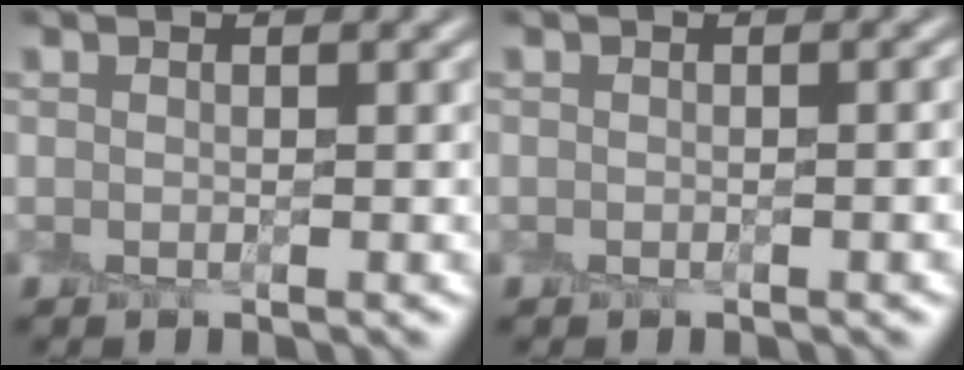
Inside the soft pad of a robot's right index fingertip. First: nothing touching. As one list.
[{"total": 1.2, "force": [-0.8, 0.4, 0.8], "torque": [-0.007, -0.001, -0.011]}]